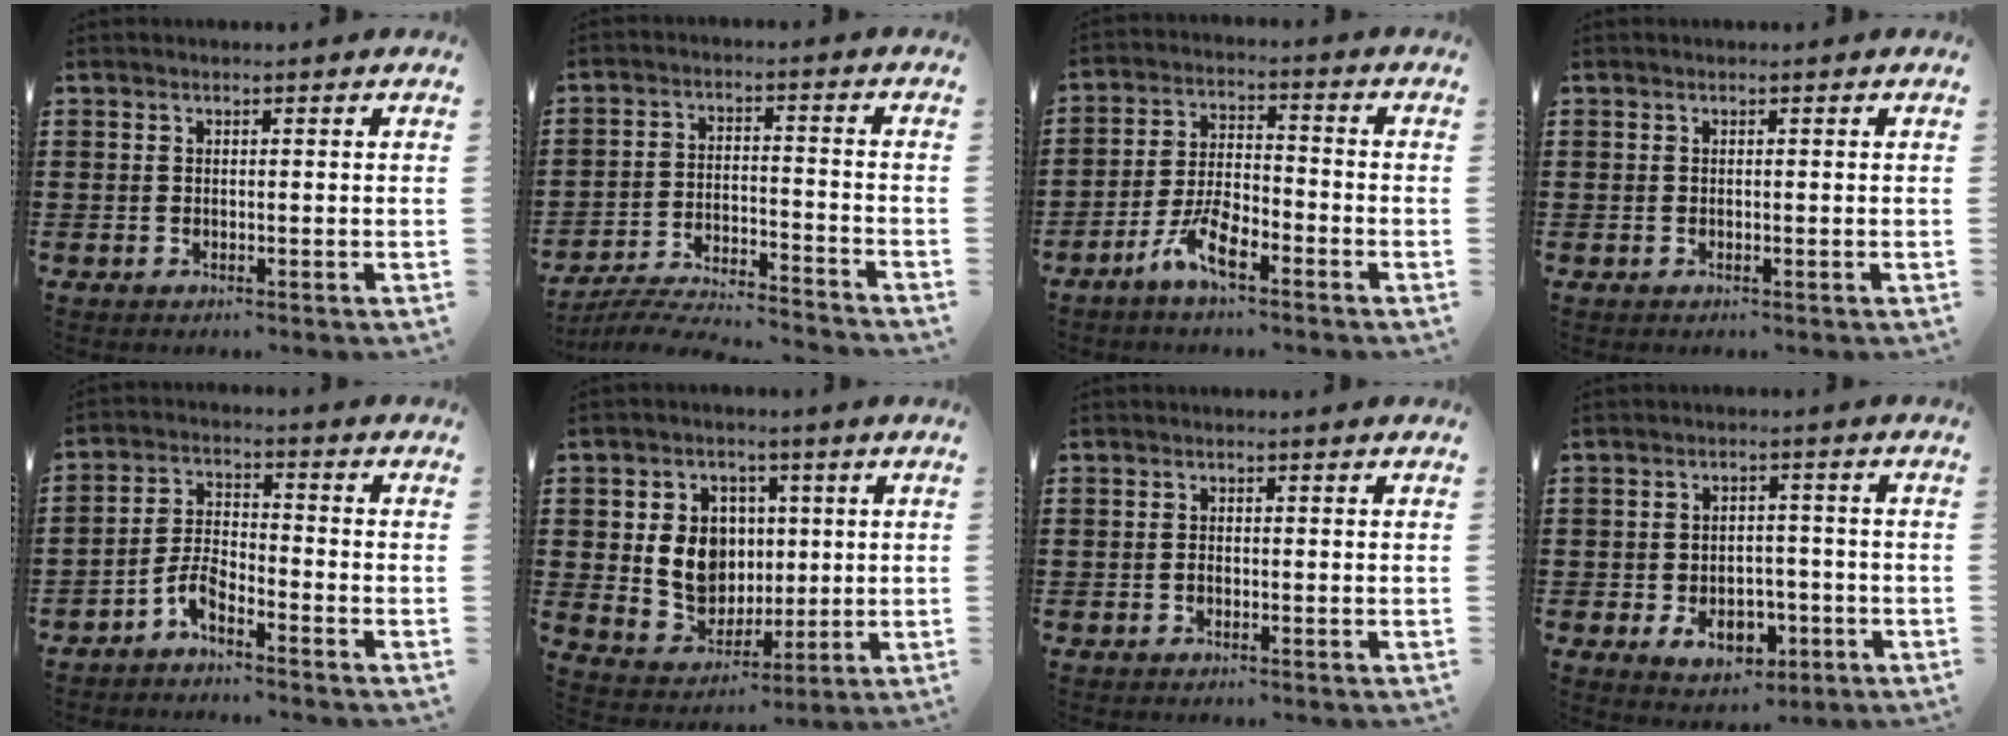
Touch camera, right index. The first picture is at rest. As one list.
[{"total": 5.7, "force": [-5.6, 0.0, 1.3], "torque": [-0.032, -0.002, -0.115]}, {"total": 6.6, "force": [-4.3, 2.0, 4.6], "torque": [-0.101, 0.002, -0.083]}, {"total": 0.0}, {"total": 4.3, "force": [-3.5, 1.0, 2.3], "torque": [-0.066, -0.002, -0.073]}, {"total": 8.8, "force": [1.0, 7.4, 4.6], "torque": [-0.096, 0.019, 0.020]}, {"total": 0.7, "force": [-0.4, 0.4, 0.5], "torque": [-0.011, -0.002, -0.007]}, {"total": 6.3, "force": [-2.5, 4.1, 4.1], "torque": [-0.062, 0.003, -0.047]}]